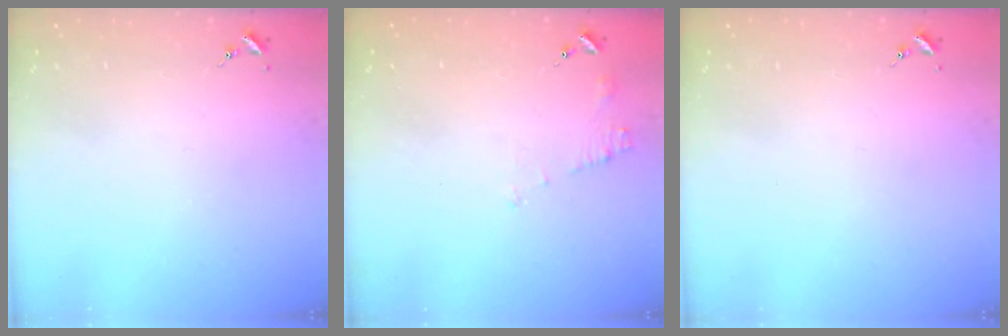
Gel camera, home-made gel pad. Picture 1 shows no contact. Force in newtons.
{"total": 6.8, "press": 6.8, "slide": 0.6}
{"total": 0.0}